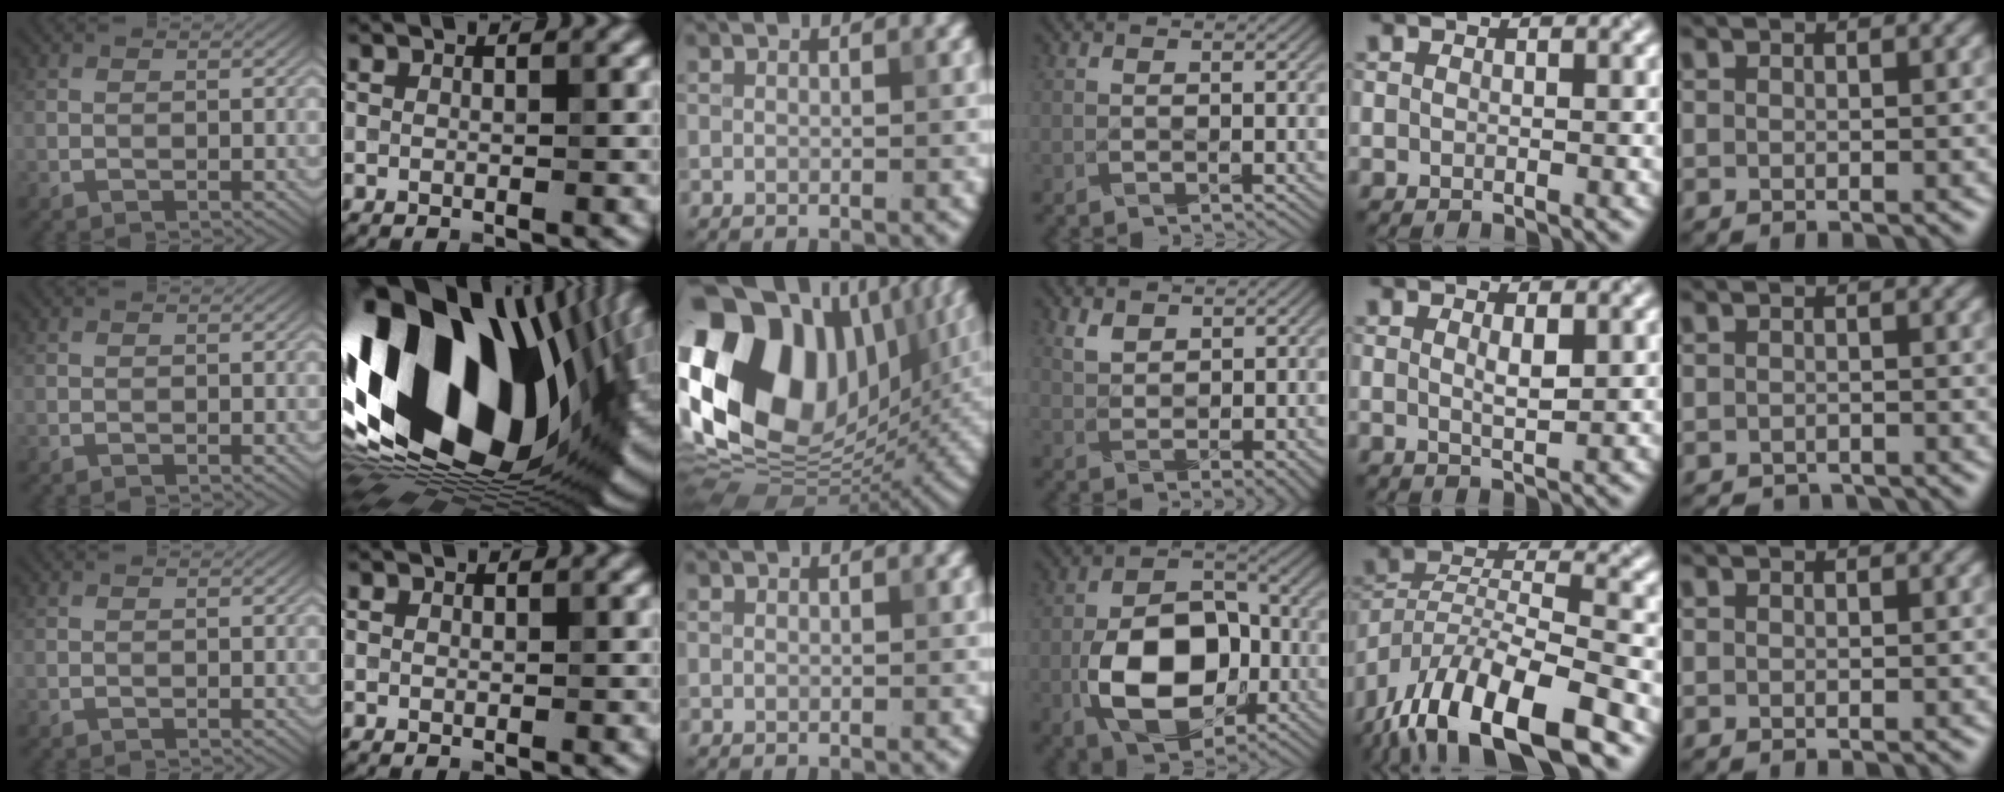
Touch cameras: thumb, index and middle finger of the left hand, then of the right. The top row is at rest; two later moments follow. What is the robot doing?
{"motion": "fold", "object": "apron"}